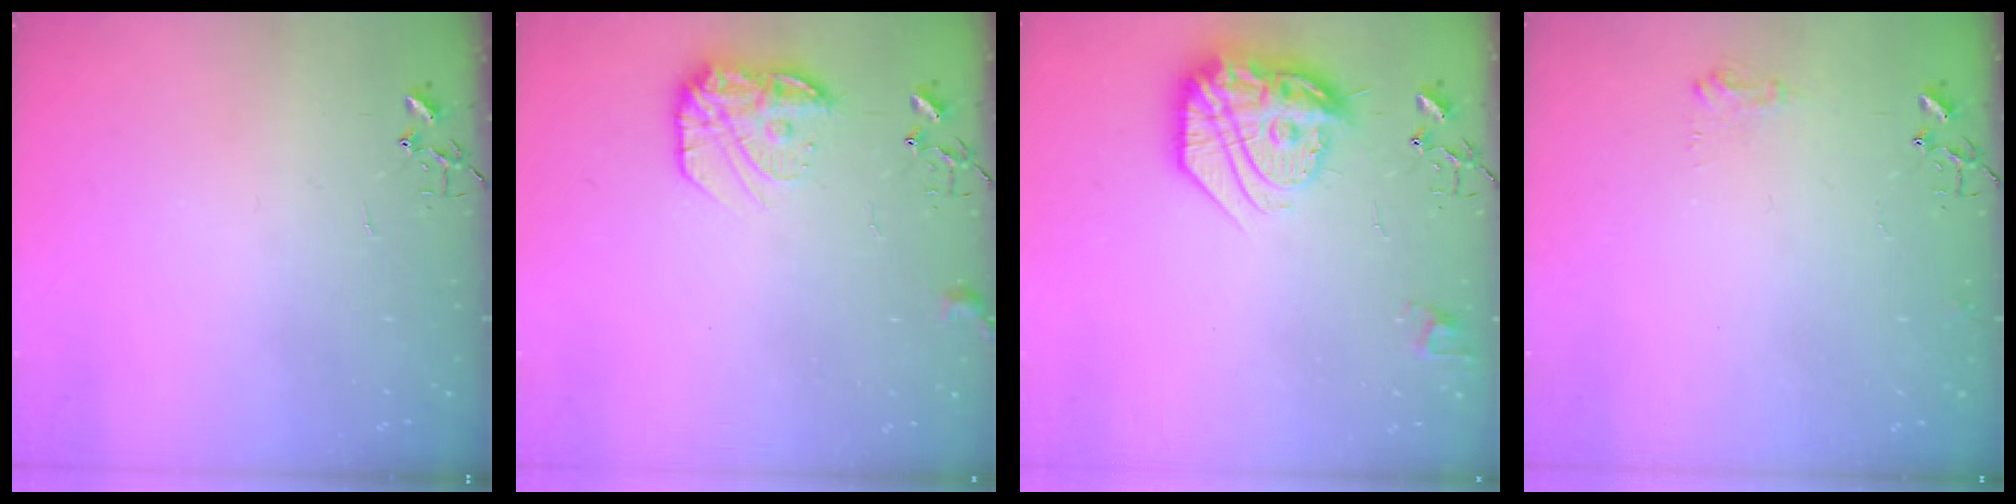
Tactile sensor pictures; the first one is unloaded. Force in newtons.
{"total": 13.0, "press": 13.0, "slide": 0.5}
{"total": 23.1, "press": 23.0, "slide": 2.4}
{"total": 6.9, "press": 6.9, "slide": 0.9}